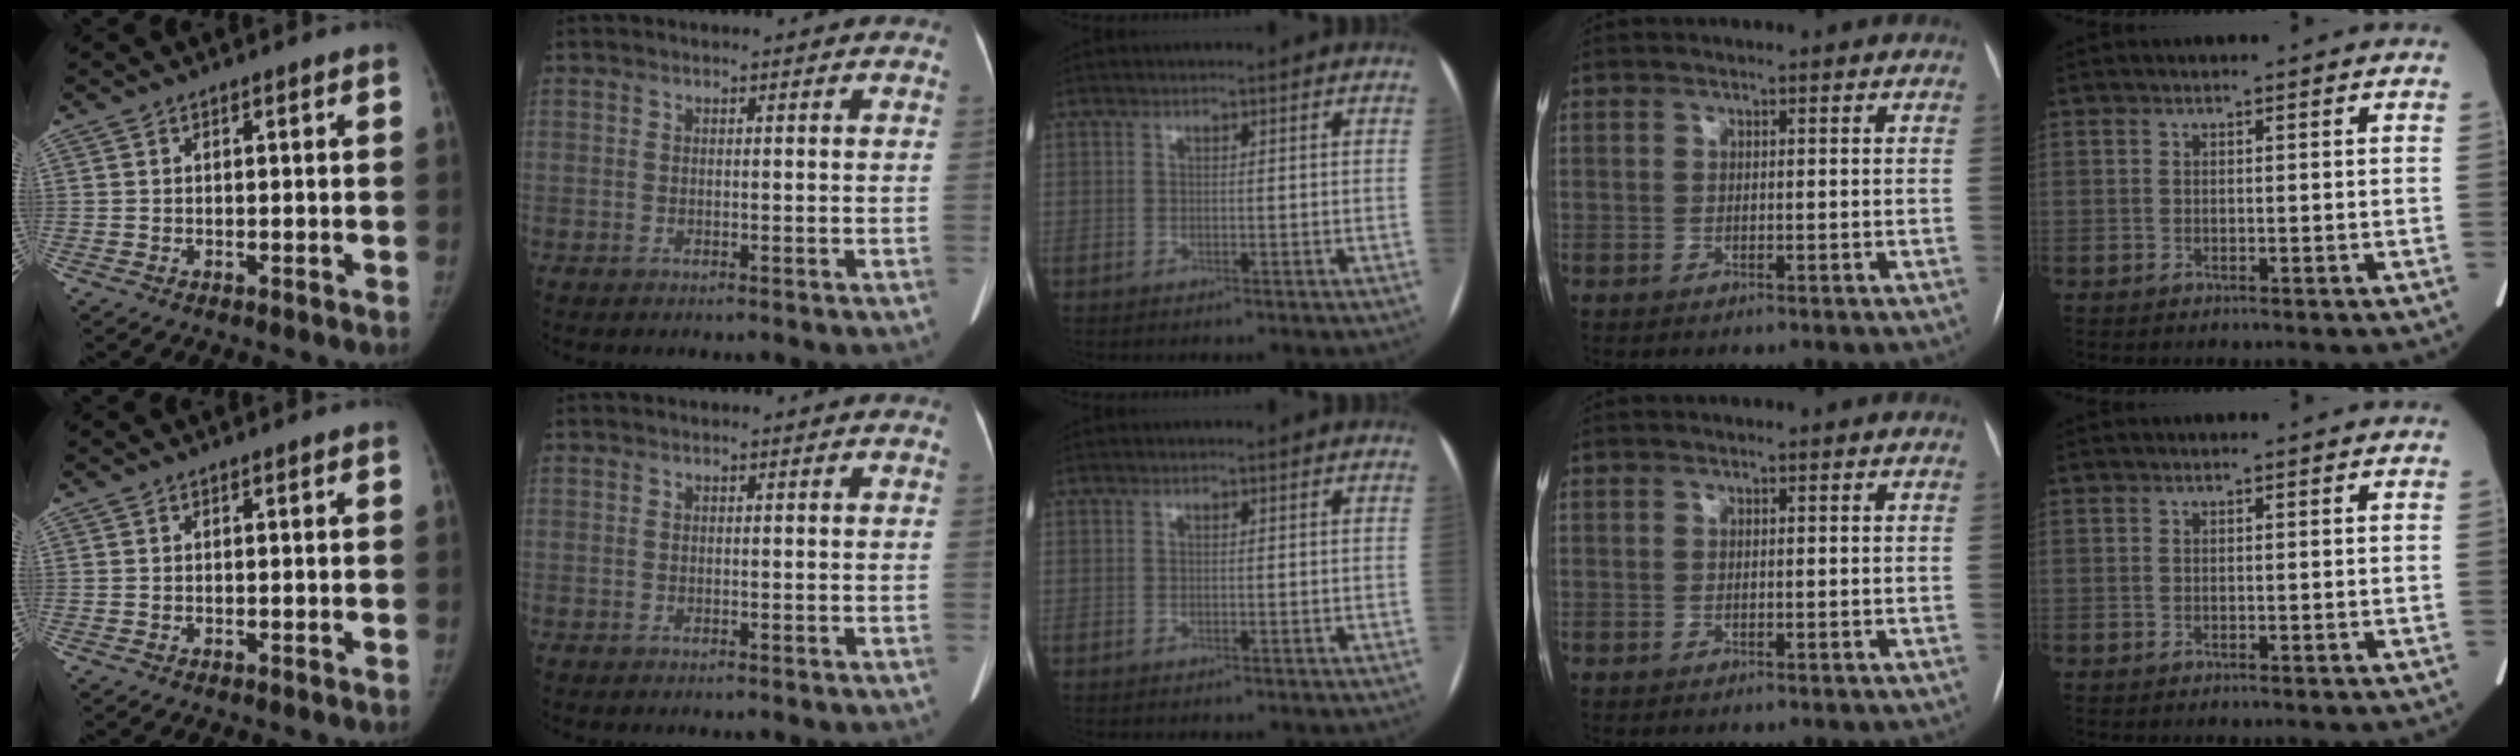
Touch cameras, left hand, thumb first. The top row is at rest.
{}